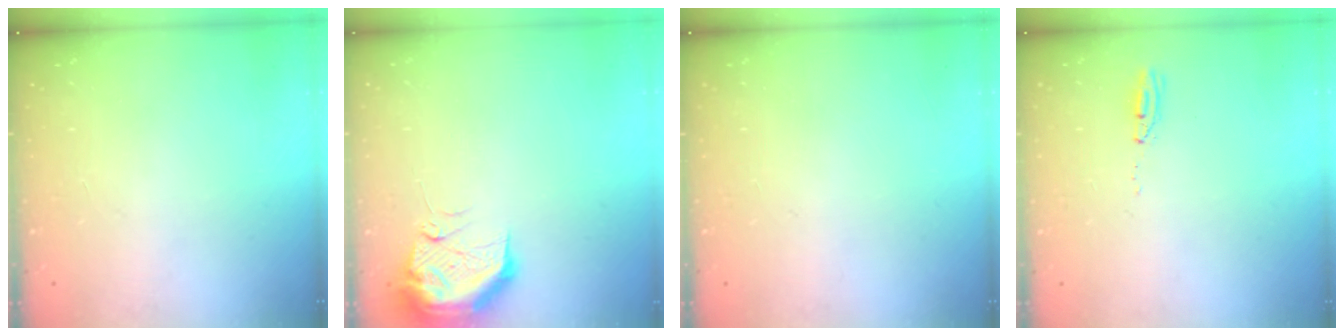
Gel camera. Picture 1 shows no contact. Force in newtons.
{"total": 14.3, "press": 12.3, "slide": 7.3}
{"total": 0.0}
{"total": 3.6, "press": 3.4, "slide": 1.0}